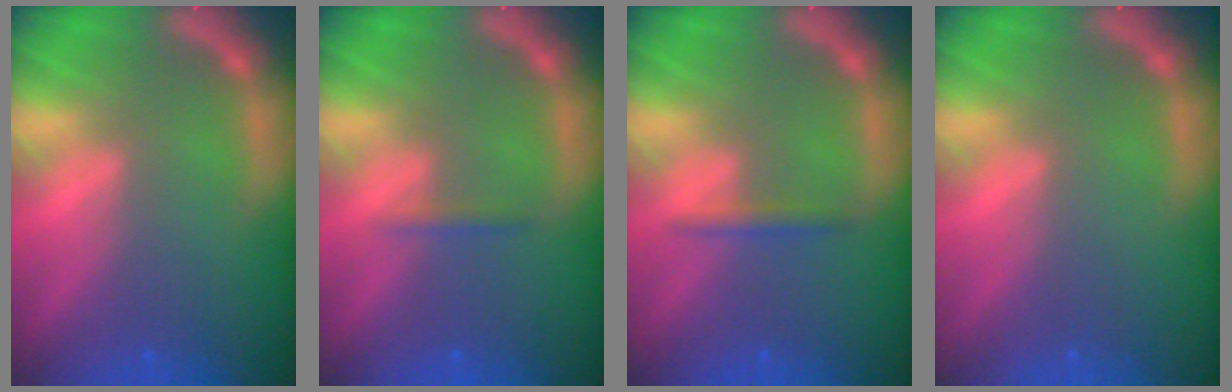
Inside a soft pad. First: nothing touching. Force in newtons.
{"total": 0.9}
{"total": 1.4}
{"total": 0.0}